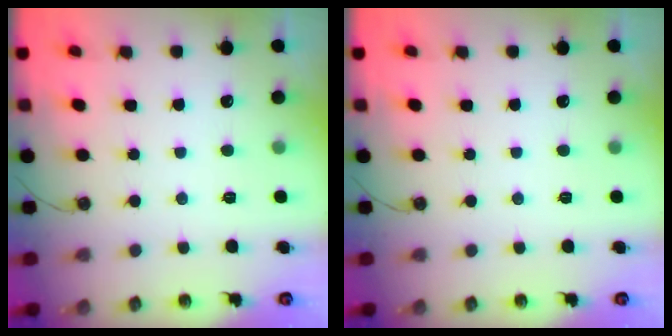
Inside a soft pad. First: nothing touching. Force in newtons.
{"total": 0.0}